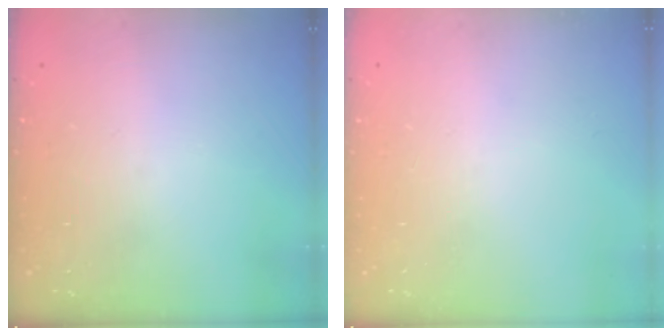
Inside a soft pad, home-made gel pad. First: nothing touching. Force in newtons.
{"total": 0.0}